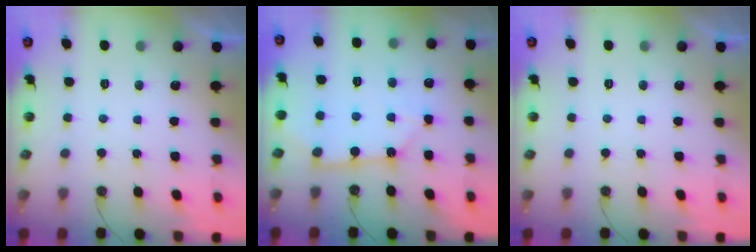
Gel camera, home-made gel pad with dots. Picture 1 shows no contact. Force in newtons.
{"total": 11.3, "press": 11.2, "slide": 1.2}
{"total": 0.0}